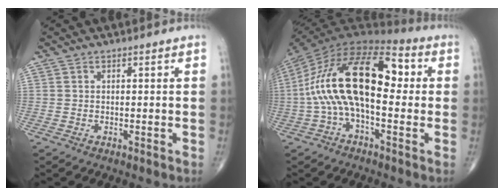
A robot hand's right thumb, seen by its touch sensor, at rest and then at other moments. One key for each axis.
{"total": 21.1, "fx": 0.7, "fy": 10.2, "fz": 18.4, "tx": -0.329, "ty": 0.050, "tz": -0.002}